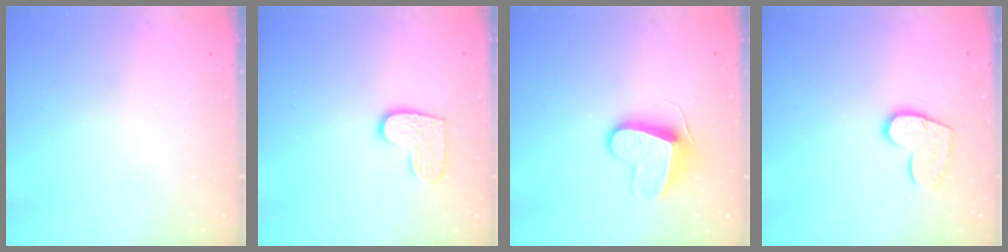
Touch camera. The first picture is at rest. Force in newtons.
{"total": 8.6, "press": 8.6, "slide": 0.3}
{"total": 9.9, "press": 9.8, "slide": 0.8}
{"total": 11.4, "press": 11.3, "slide": 0.6}